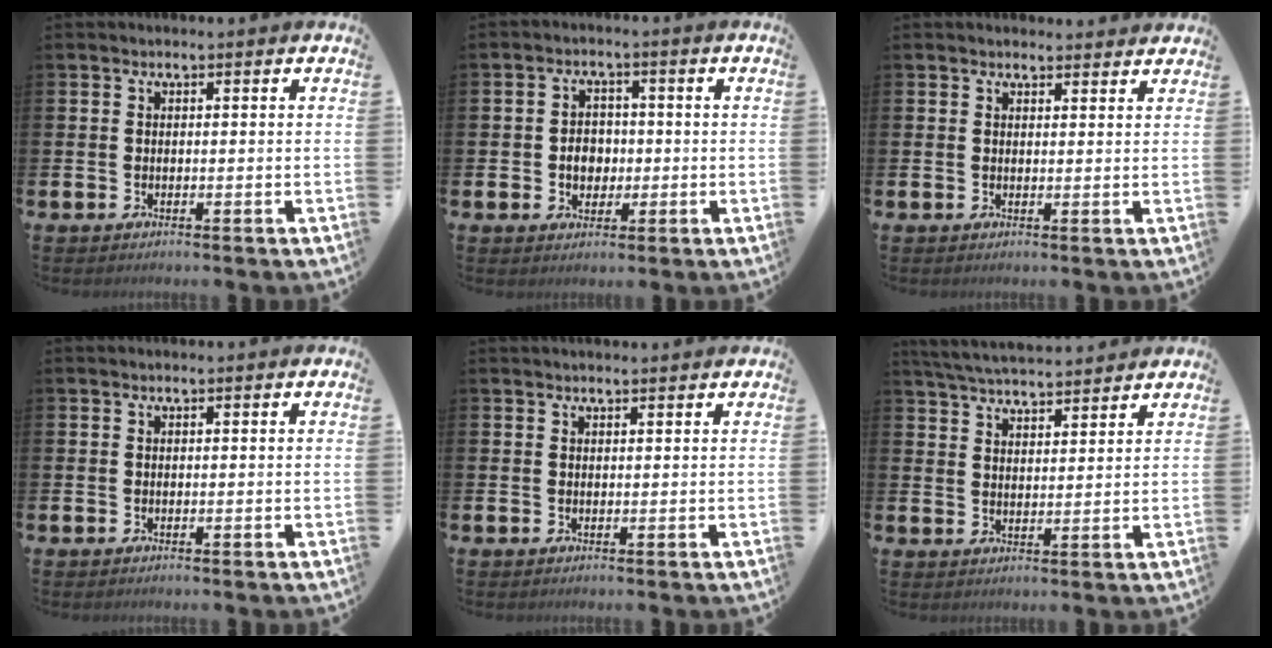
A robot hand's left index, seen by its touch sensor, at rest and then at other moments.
{"total": 3.6, "force": [-0.4, 2.9, 2.1], "torque": [-0.024, 0.000, -0.016]}
{"total": 1.8, "force": [1.7, 0.5, 0.0], "torque": [0.005, -0.005, 0.030]}
{"total": 0.0}
{"total": 1.0, "force": [0.9, 0.0, 0.2], "torque": [0.004, -0.004, 0.016]}
{"total": 5.1, "force": [5.0, 0.5, 0.6], "torque": [-0.022, -0.028, 0.089]}